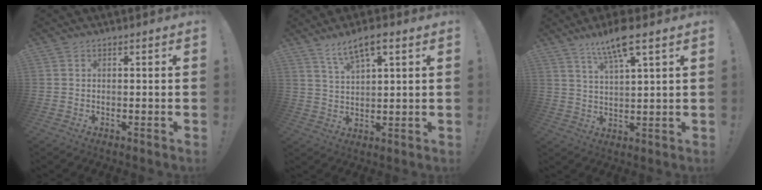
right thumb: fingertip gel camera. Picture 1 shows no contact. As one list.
[{"total": 7.2, "force": [4.7, 1.8, 5.2], "torque": [-0.088, -0.020, 0.080]}, {"total": 9.5, "force": [6.4, 1.7, 6.8], "torque": [-0.115, -0.026, 0.105]}]